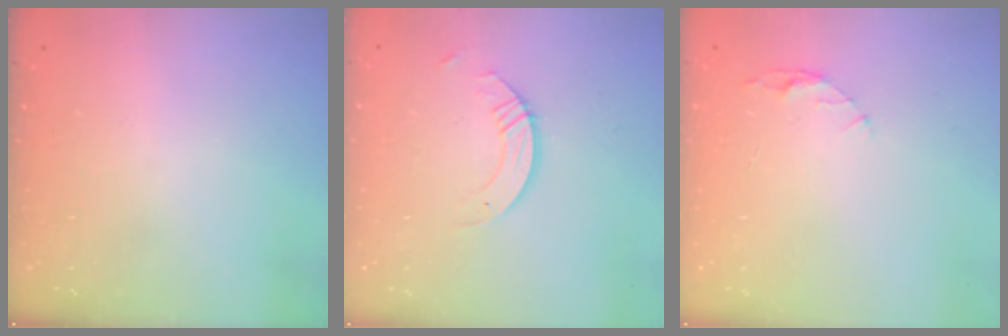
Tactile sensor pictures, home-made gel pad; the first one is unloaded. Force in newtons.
{"total": 3.4, "press": 3.4, "slide": 0.3}
{"total": 4.3, "press": 4.3, "slide": 0.5}